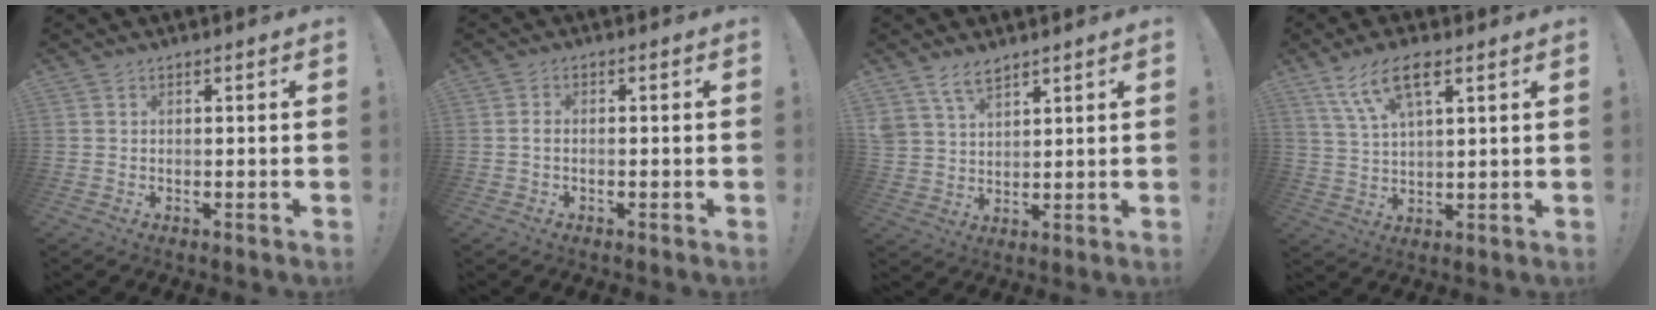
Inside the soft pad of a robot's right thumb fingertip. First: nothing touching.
{"total": 1.5, "force": [-0.7, 0.6, 1.2], "torque": [-0.022, 0.005, -0.013]}
{"total": 6.9, "force": [5.2, 3.3, 3.2], "torque": [-0.065, -0.021, 0.101]}
{"total": 10.5, "force": [5.9, 3.6, 7.9], "torque": [-0.146, -0.012, 0.108]}